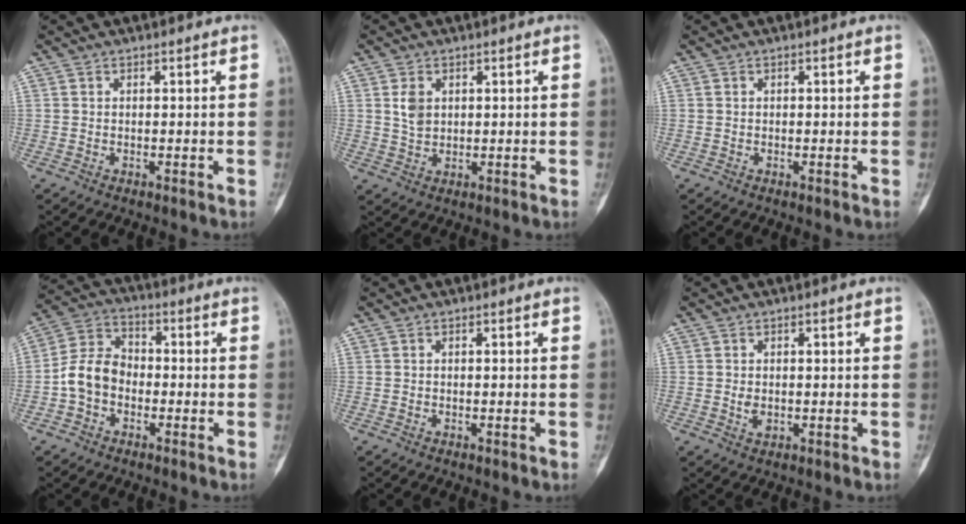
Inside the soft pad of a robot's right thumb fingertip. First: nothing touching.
{"total": 3.7, "force": [1.1, 2.7, 2.4], "torque": [-0.033, -0.005, 0.025]}
{"total": 0.0}
{"total": 8.6, "force": [-2.1, 6.6, 5.1], "torque": [-0.085, 0.036, -0.054]}
{"total": 0.7, "force": [-0.1, 0.3, 0.6], "torque": [-0.007, -0.001, 0.001]}
{"total": 2.5, "force": [0.0, 1.7, 1.9], "torque": [-0.026, -0.003, 0.002]}